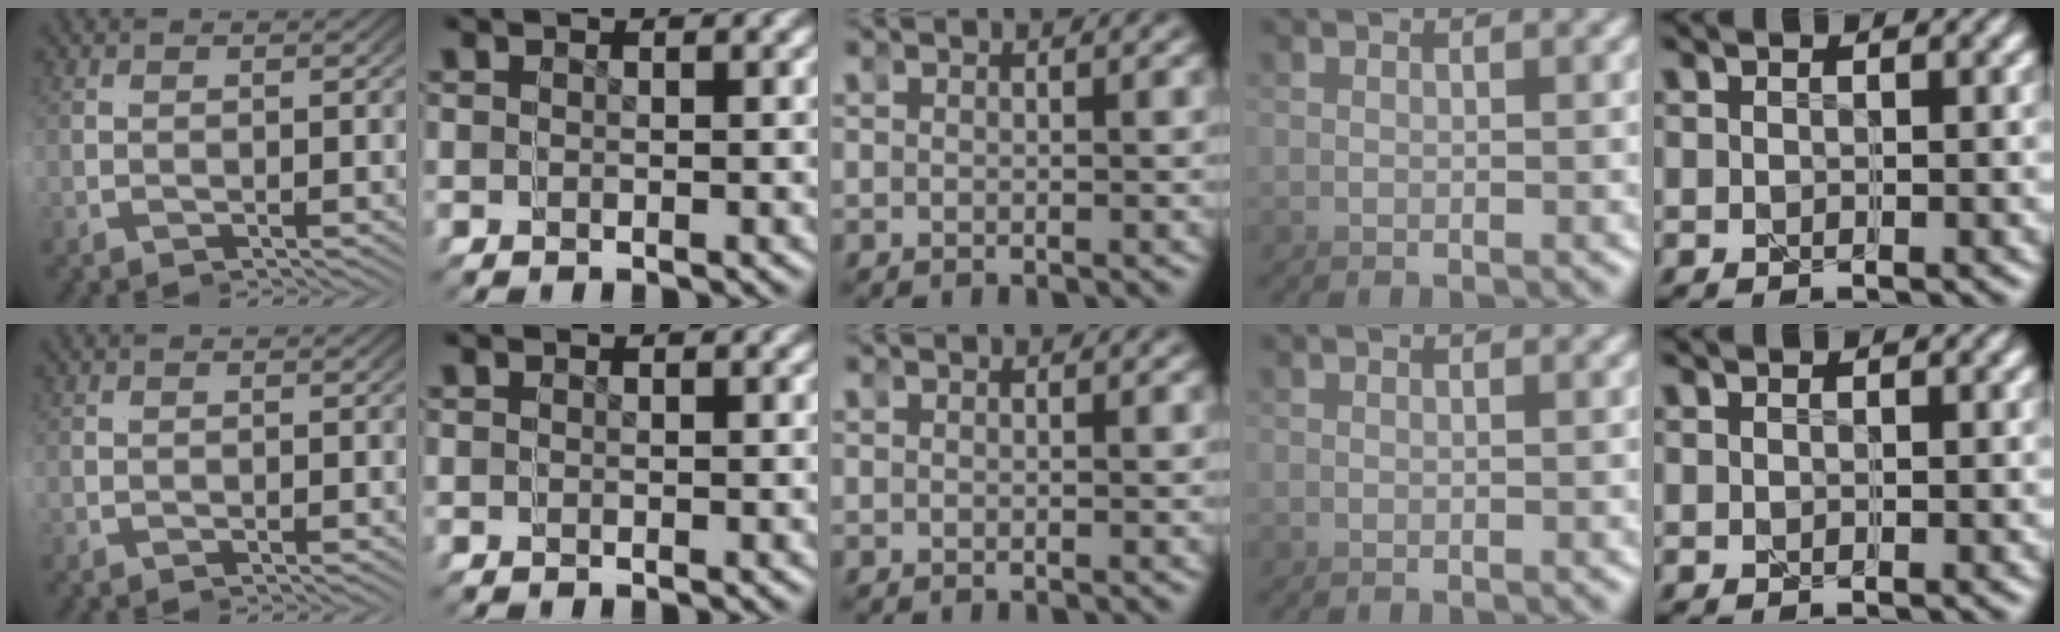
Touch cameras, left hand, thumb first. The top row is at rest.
{}